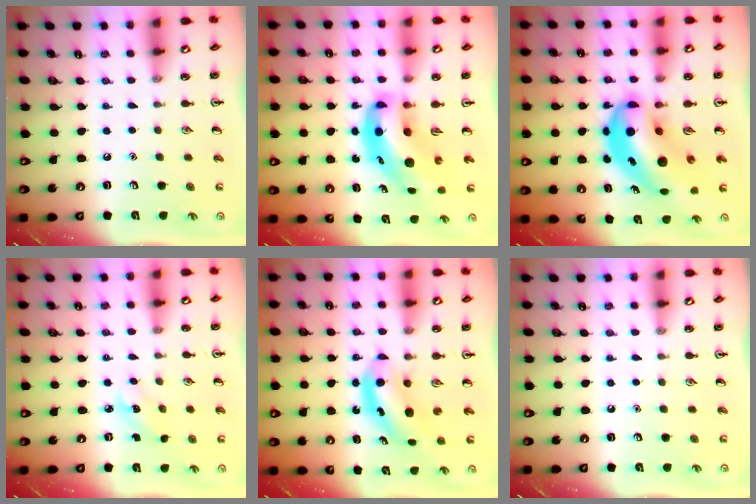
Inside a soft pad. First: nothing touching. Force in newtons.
{"total": 10.8, "press": 10.4, "slide": 3.1}
{"total": 13.1, "press": 12.5, "slide": 3.9}
{"total": 2.4, "press": 2.2, "slide": 0.9}
{"total": 5.6, "press": 5.5, "slide": 0.8}
{"total": 0.0}